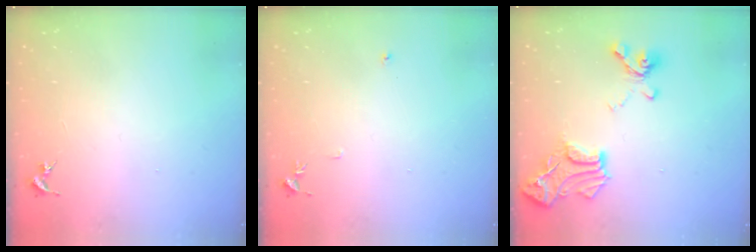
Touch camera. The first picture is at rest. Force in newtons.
{"total": 6.2, "press": 6.2, "slide": 0.7}
{"total": 16.9, "press": 16.9, "slide": 1.4}